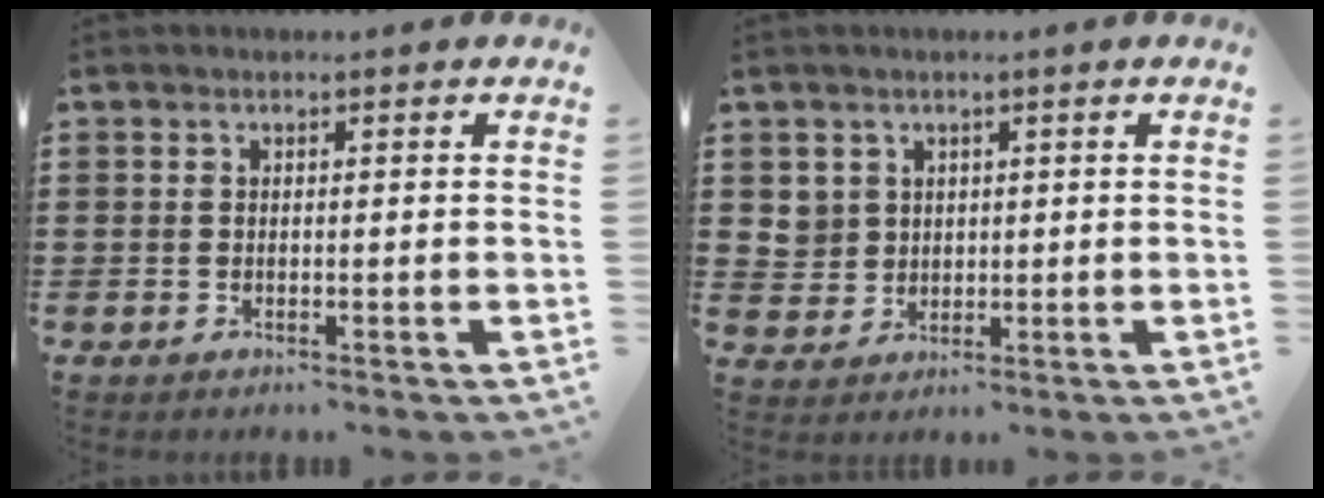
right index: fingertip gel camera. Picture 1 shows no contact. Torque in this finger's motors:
{"motor_torque": [-0.02, 0.11, -0.01, 0.00]}